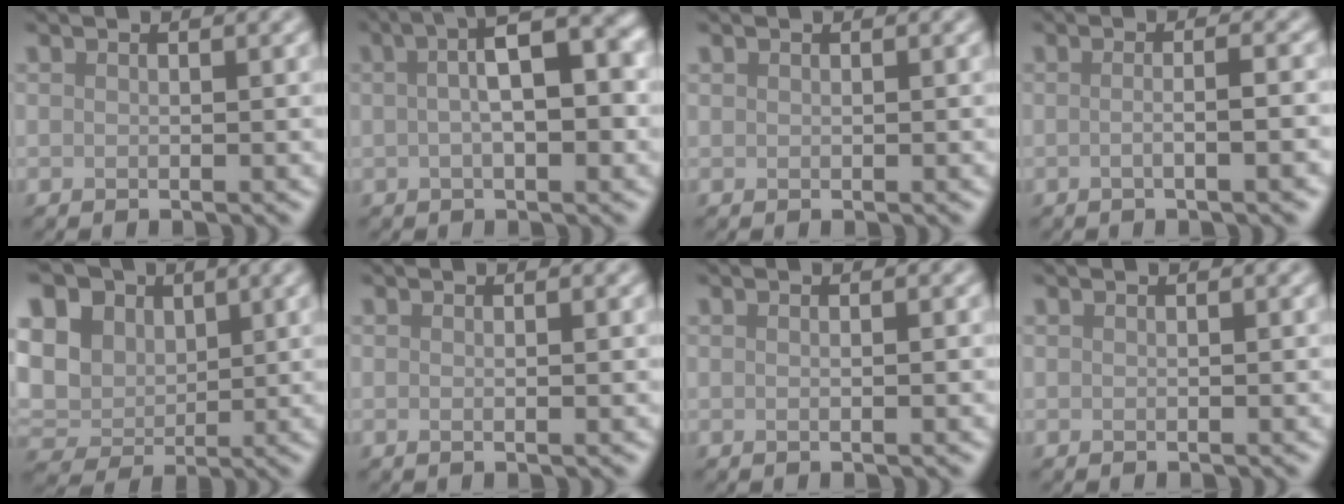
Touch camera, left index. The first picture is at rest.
{"total": 7.3, "force": [1.2, 2.5, 6.7], "torque": [-0.096, 0.021, 0.010]}
{"total": 0.0}
{"total": 4.2, "force": [-0.3, 1.6, 3.9], "torque": [-0.018, 0.004, -0.020]}
{"total": 12.2, "force": [4.8, 9.5, 6.1], "torque": [-0.151, 0.027, 0.083]}
{"total": 0.7, "force": [0.0, 0.1, 0.7], "torque": [-0.009, -0.002, -0.001]}
{"total": 0.9, "force": [0.0, 0.2, 0.9], "torque": [-0.012, -0.002, -0.001]}
{"total": 0.0}